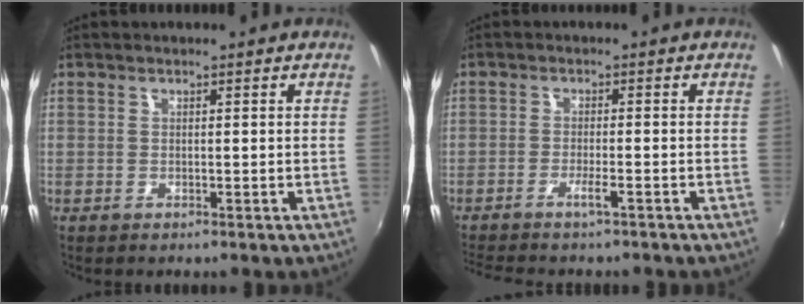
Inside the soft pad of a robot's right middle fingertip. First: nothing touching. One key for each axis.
{"total": 4.9, "fx": -4.1, "fy": 0.1, "fz": 2.7, "tx": -0.064, "ty": -0.005, "tz": -0.072}